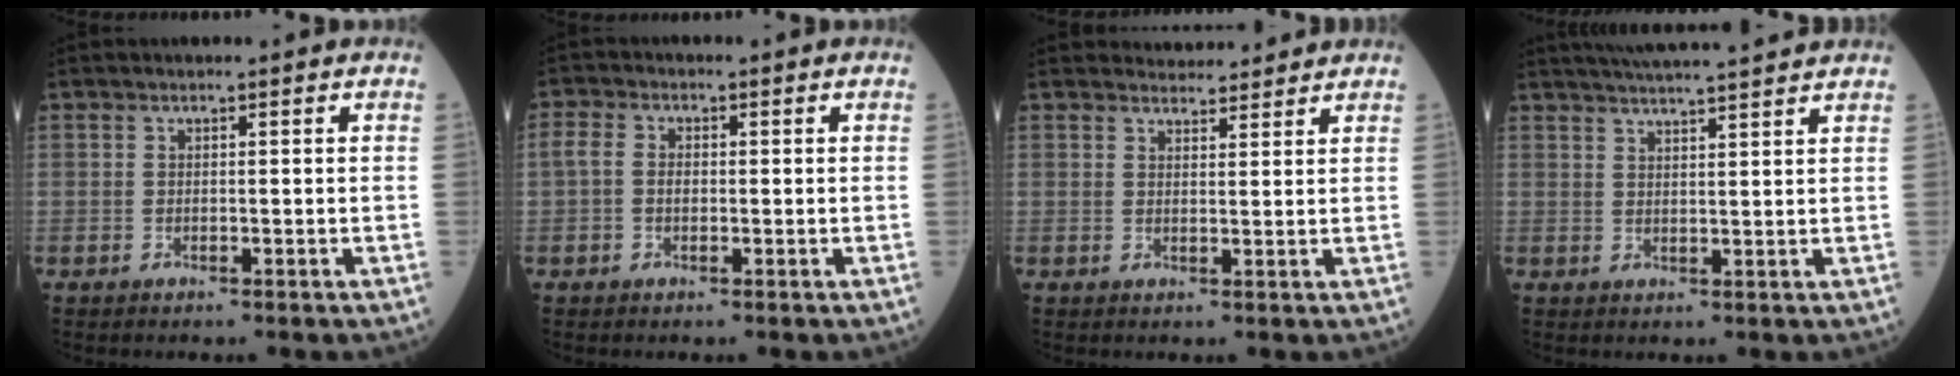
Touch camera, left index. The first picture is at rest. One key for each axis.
{"total": 3.0, "fx": -0.5, "fy": 2.1, "fz": 2.1, "tx": -0.055, "ty": 0.014, "tz": -0.009}
{"total": 4.6, "fx": 4.5, "fy": 1.0, "fz": 0.3, "tx": -0.005, "ty": 0.014, "tz": 0.058}
{"total": 12.4, "fx": 11.3, "fy": 0.1, "fz": 5.2, "tx": -0.085, "ty": 0.023, "tz": 0.154}